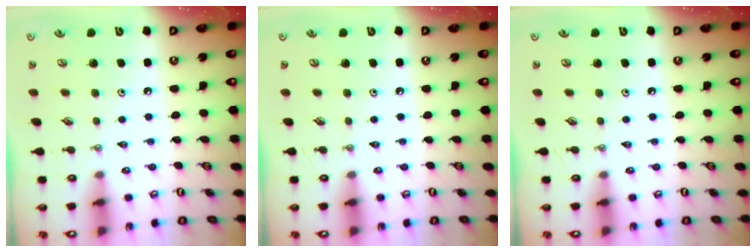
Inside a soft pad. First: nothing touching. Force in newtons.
{"total": 0.0}
{"total": 0.0}